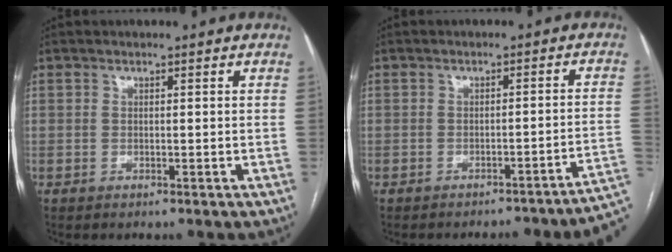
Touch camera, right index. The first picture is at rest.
{"total": 8.7, "force": [-7.2, 0.9, 4.9], "torque": [-0.036, 0.012, -0.077]}